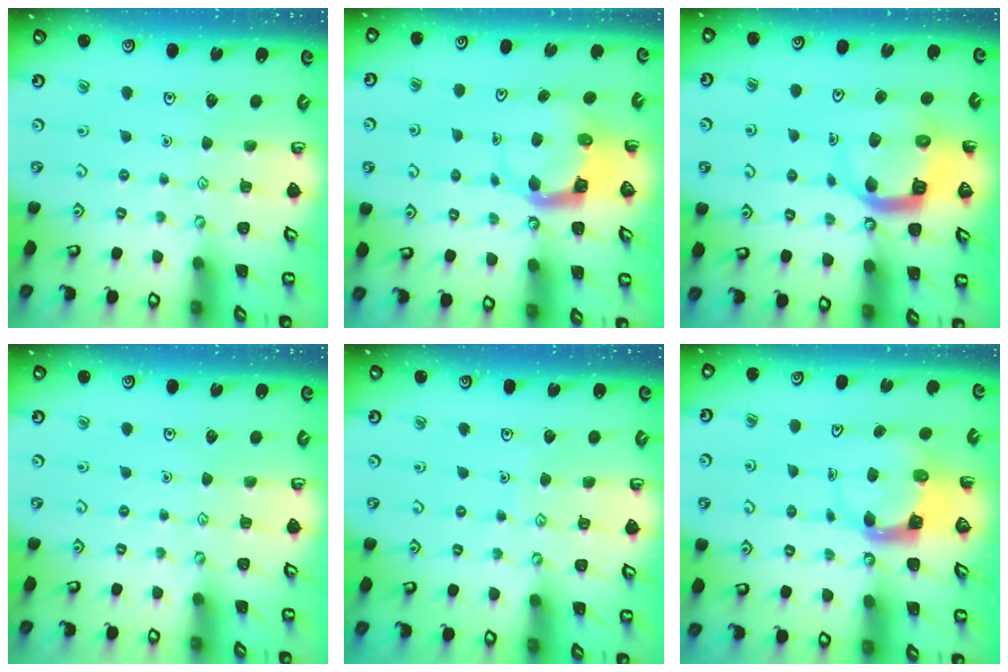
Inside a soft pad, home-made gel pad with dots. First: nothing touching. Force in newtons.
{"total": 3.9, "press": 3.9, "slide": 0.3}
{"total": 9.2, "press": 9.2, "slide": 1.0}
{"total": 0.0}
{"total": 3.1, "press": 3.1, "slide": 0.3}
{"total": 3.6, "press": 3.6, "slide": 0.5}